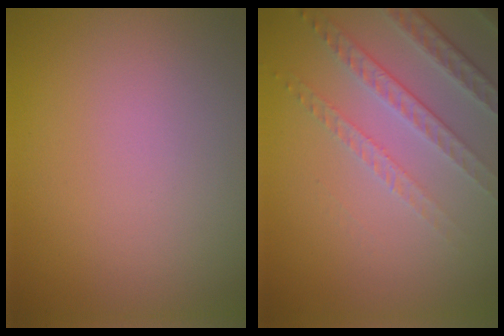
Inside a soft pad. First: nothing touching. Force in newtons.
{"total": 4.6, "press": 3.3, "slide": 3.2}